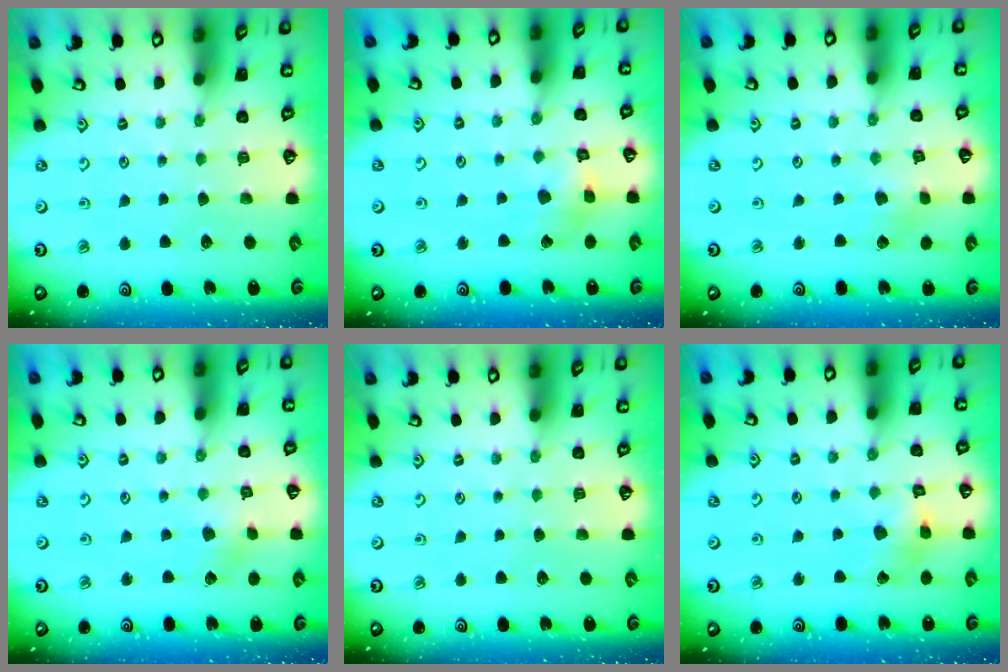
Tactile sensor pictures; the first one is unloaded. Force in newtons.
{"total": 4.9, "press": 4.9, "slide": 0.7}
{"total": 1.9, "press": 1.9, "slide": 0.3}
{"total": 2.6, "press": 2.6, "slide": 0.4}
{"total": 0.0}
{"total": 6.1, "press": 6.0, "slide": 0.5}